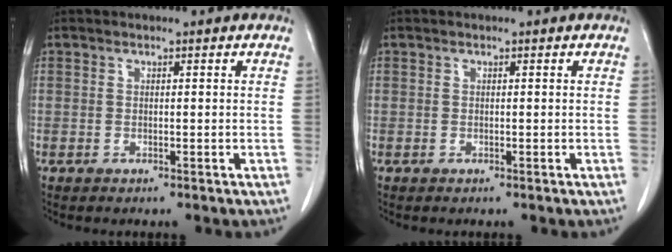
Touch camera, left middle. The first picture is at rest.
{"total": 0.0}